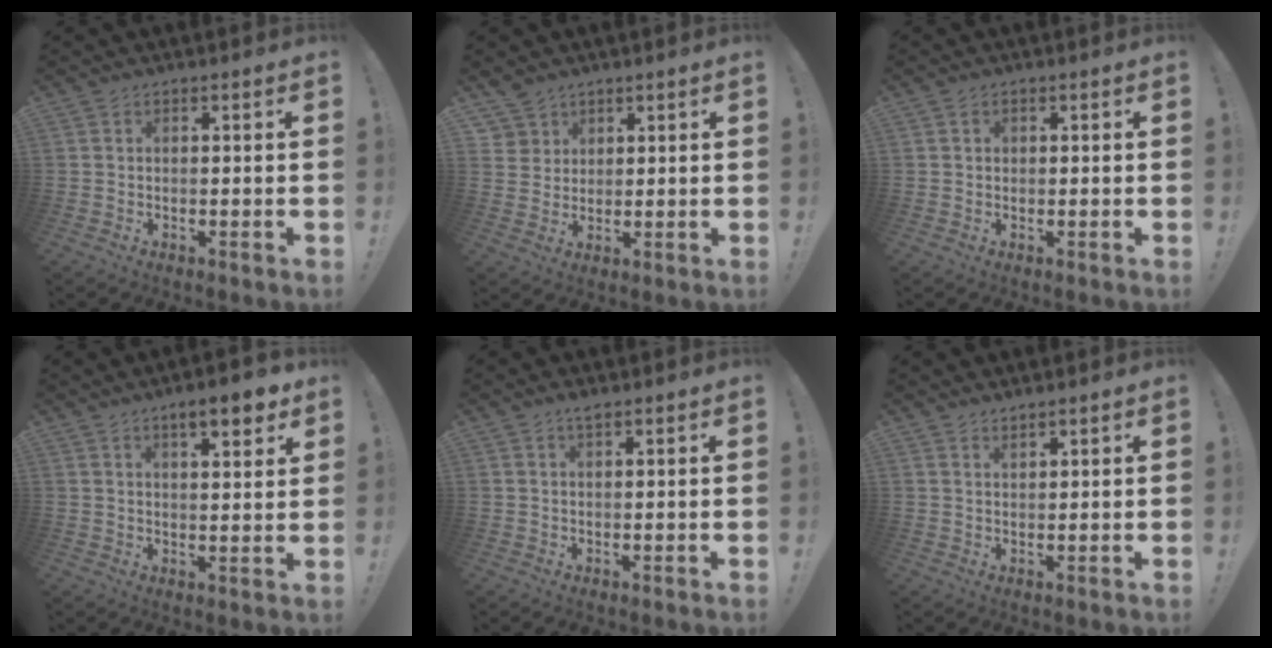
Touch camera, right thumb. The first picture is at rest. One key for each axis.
{"total": 5.1, "fx": 3.4, "fy": 3.7, "fz": 0.3, "tx": -0.010, "ty": -0.024, "tz": 0.068}
{"total": 0.8, "fx": 0.2, "fy": 0.8, "fz": 0.1, "tx": 0.006, "ty": -0.001, "tz": 0.002}
{"total": 8.0, "fx": 5.0, "fy": 2.2, "fz": 5.8, "tx": -0.073, "ty": -0.030, "tz": 0.080}
{"total": 1.7, "fx": 1.3, "fy": 0.3, "fz": 1.0, "tx": -0.022, "ty": 0.000, "tz": 0.023}
{"total": 1.8, "fx": 1.7, "fy": 0.1, "fz": 0.4, "tx": -0.003, "ty": -0.013, "tz": 0.031}